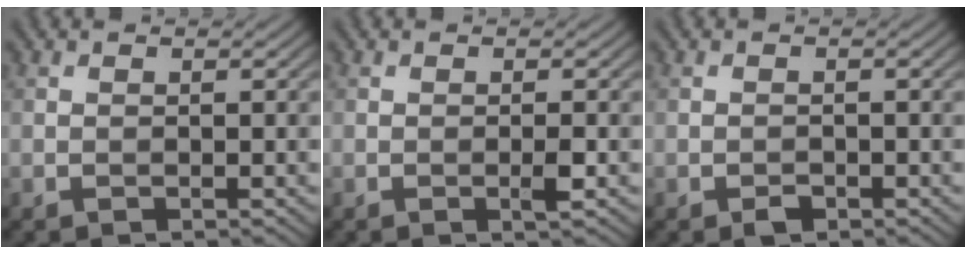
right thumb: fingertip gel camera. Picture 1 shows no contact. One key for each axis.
{"total": 1.2, "fx": -0.4, "fy": 0.0, "fz": 1.2, "tx": -0.021, "ty": 0.000, "tz": -0.009}
{"total": 1.1, "fx": -0.8, "fy": 0.6, "fz": 0.5, "tx": -0.008, "ty": -0.001, "tz": -0.014}